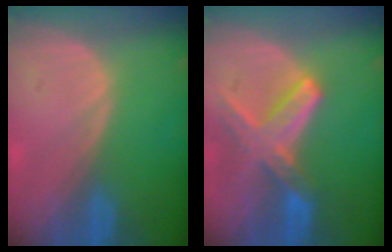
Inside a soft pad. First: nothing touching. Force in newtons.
{"total": 8.2, "press": 7.2, "slide": 3.9}